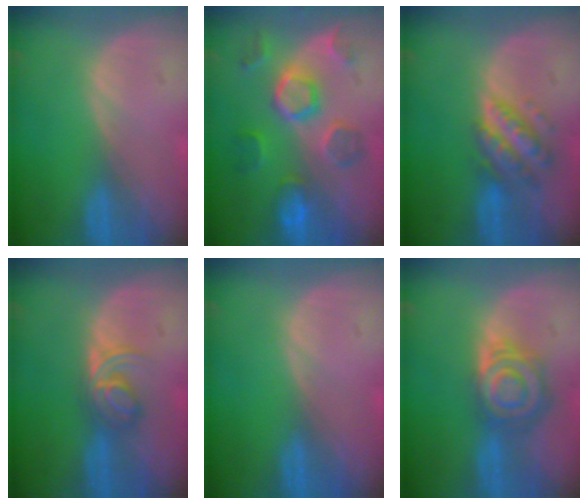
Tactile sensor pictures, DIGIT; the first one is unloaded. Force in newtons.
{"total": 8.5, "press": 8.4, "slide": 0.8}
{"total": 6.4, "press": 6.3, "slide": 0.5}
{"total": 5.7, "press": 4.7, "slide": 3.3}
{"total": 0.0}
{"total": 8.1, "press": 7.1, "slide": 3.9}